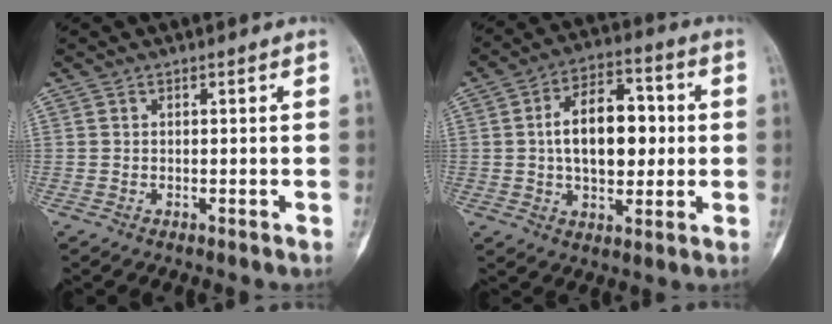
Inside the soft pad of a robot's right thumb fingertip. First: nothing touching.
{"total": 14.3, "force": [0.9, 8.5, 11.6], "torque": [-0.153, 0.020, 0.011]}